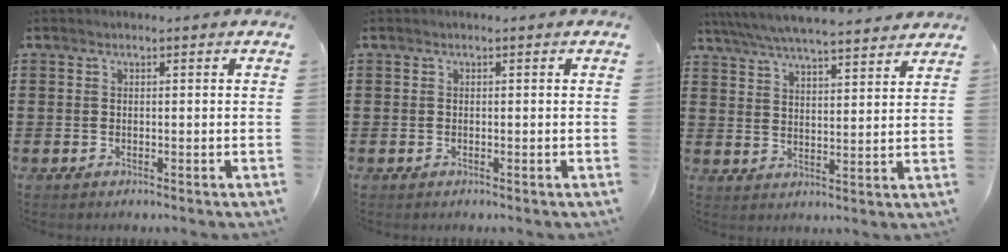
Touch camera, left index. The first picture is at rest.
{"total": 0.0}
{"total": 5.9, "force": [5.6, 0.1, 1.9], "torque": [-0.059, -0.027, 0.098]}